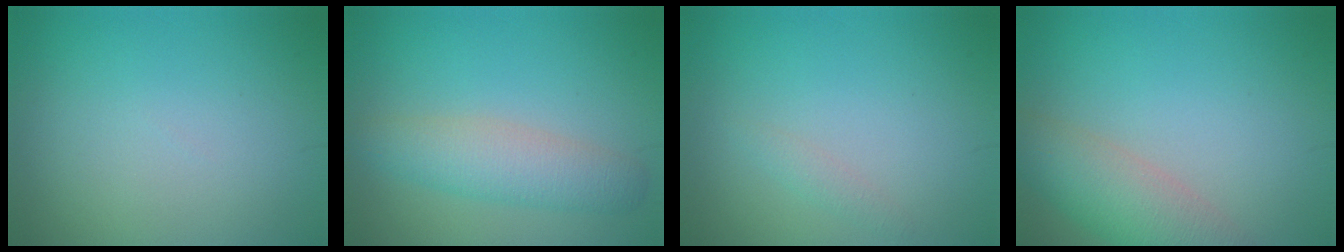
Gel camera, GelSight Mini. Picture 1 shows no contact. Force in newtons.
{"total": 4.0, "press": 4.0, "slide": 0.1}
{"total": 1.0, "press": 0.9, "slide": 0.1}
{"total": 5.1, "press": 5.1, "slide": 0.2}